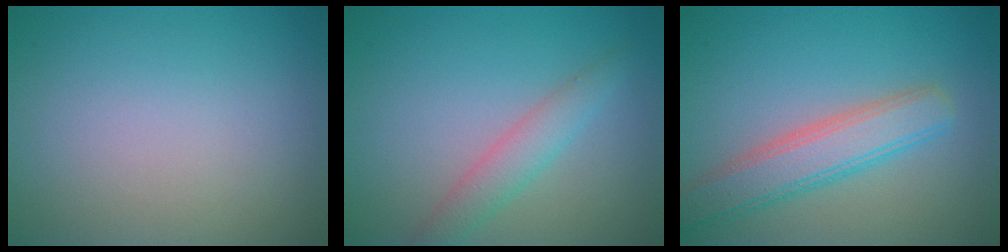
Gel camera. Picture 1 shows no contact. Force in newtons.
{"total": 2.7, "press": 2.7, "slide": 0.1}
{"total": 4.7, "press": 4.7, "slide": 0.3}